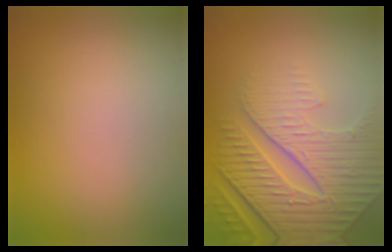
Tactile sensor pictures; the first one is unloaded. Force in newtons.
{"total": 8.7, "press": 6.1, "slide": 6.2}